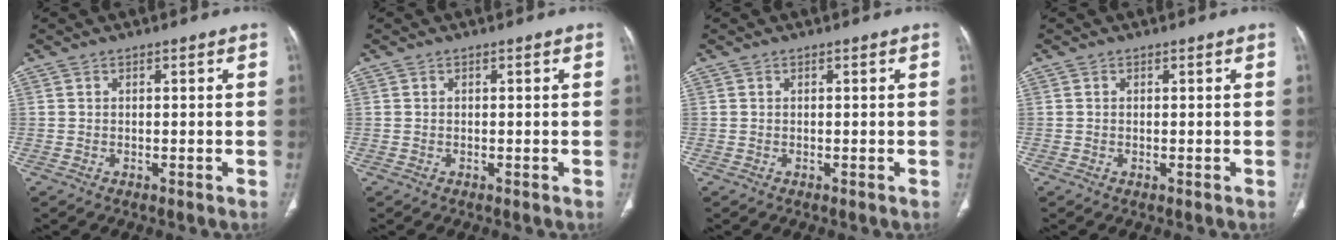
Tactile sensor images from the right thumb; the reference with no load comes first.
{"total": 0.0}
{"total": 0.0}
{"total": 0.0}